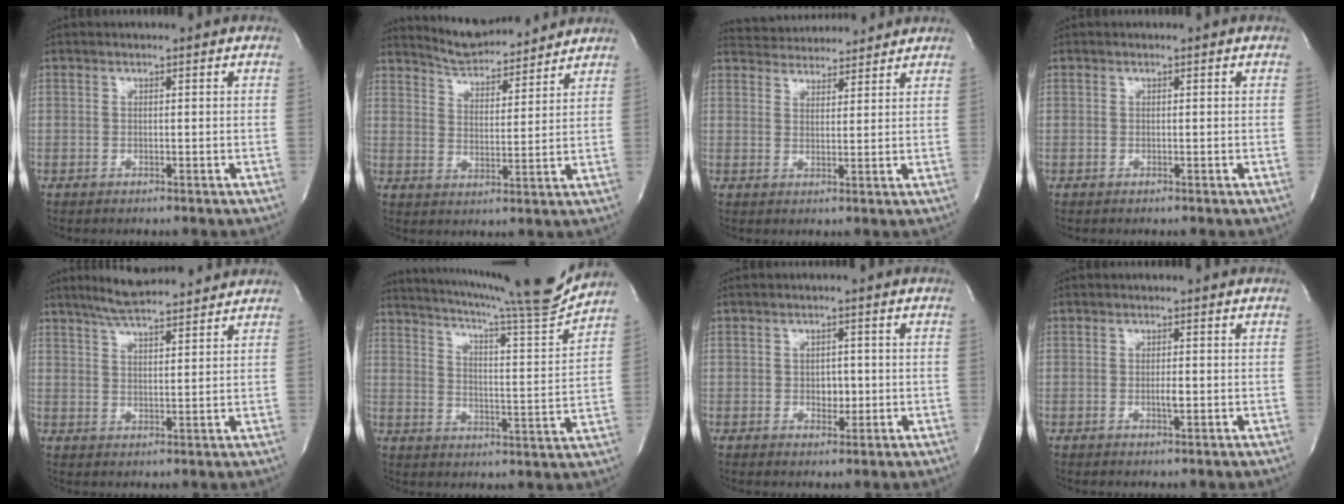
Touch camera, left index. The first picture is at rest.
{"total": 10.3, "force": [10.0, 1.4, 2.2], "torque": [-0.041, 0.008, 0.160]}
{"total": 9.0, "force": [8.7, 1.9, 1.5], "torque": [-0.026, 0.023, 0.127]}
{"total": 0.0}
{"total": 11.5, "force": [10.2, 1.3, 5.2], "torque": [-0.089, 0.020, 0.152]}
{"total": 17.3, "force": [15.7, -0.9, 7.1], "torque": [-0.125, -0.045, 0.218]}
{"total": 2.3, "force": [-0.3, 1.5, 1.7], "torque": [-0.023, 0.000, -0.001]}
{"total": 1.4, "force": [-0.4, 0.2, 1.3], "torque": [-0.026, -0.003, -0.004]}